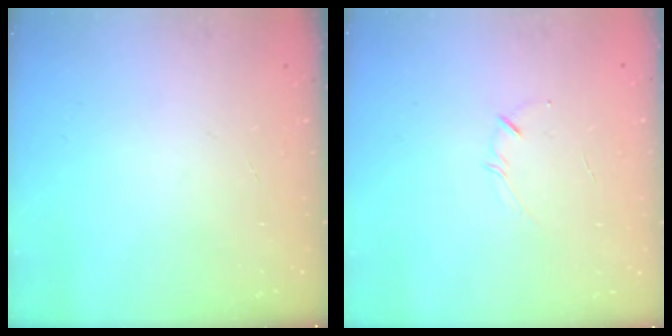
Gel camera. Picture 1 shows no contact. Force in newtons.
{"total": 2.1, "press": 2.1, "slide": 0.4}